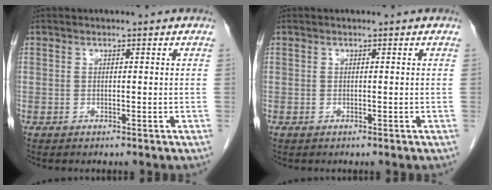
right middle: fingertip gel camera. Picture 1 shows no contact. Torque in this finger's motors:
{"motor_torque": [0.15, 0.00, 0.08, 0.01]}